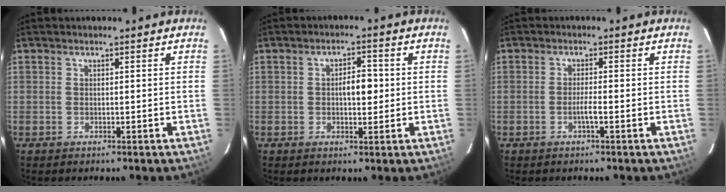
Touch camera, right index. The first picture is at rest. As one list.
[{"total": 3.9, "force": [0.0, 1.6, 3.5], "torque": [-0.057, 0.007, 0.003]}, {"total": 2.8, "force": [-1.2, -0.1, 2.6], "torque": [-0.047, 0.000, -0.023]}]